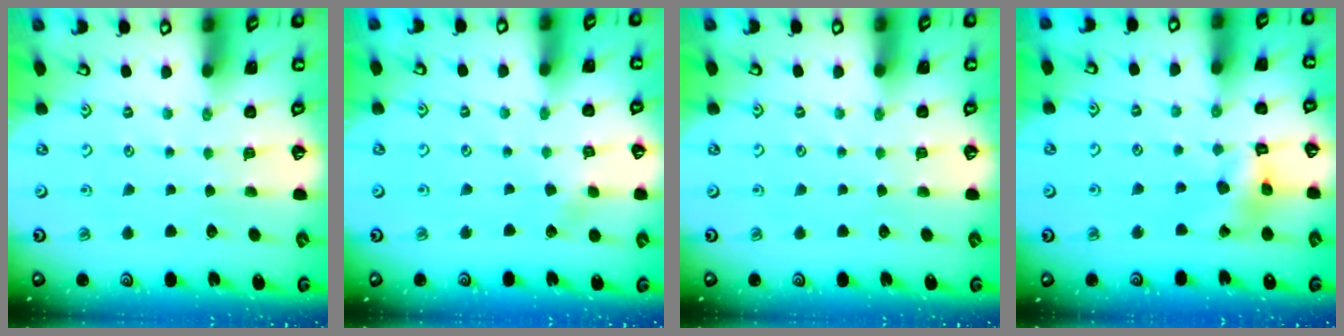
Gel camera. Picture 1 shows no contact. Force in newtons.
{"total": 2.9, "press": 2.9, "slide": 0.4}
{"total": 0.0}
{"total": 10.0, "press": 9.9, "slide": 1.0}